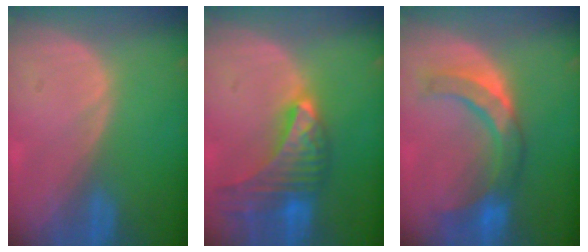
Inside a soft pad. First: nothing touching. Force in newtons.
{"total": 9.8, "press": 8.7, "slide": 4.5}
{"total": 7.9, "press": 7.9, "slide": 0.2}